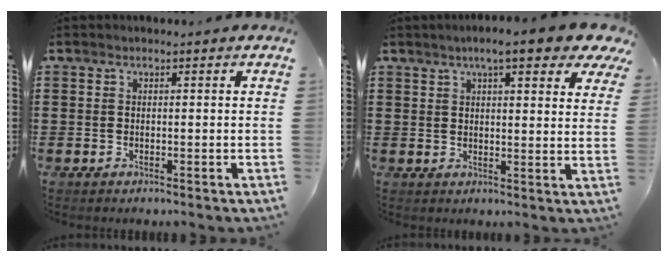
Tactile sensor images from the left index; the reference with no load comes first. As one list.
[{"total": 7.7, "force": [5.8, 1.3, 5.0], "torque": [-0.088, -0.011, 0.097]}]